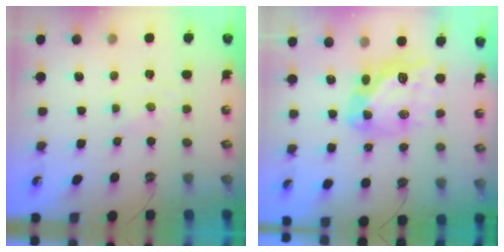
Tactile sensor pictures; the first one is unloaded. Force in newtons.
{"total": 18.0, "press": 17.9, "slide": 1.8}